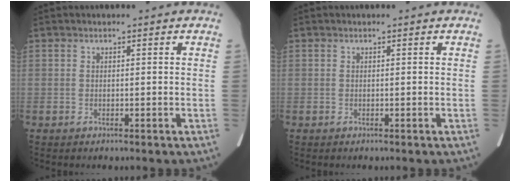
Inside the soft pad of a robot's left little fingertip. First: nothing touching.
{"total": 0.0}